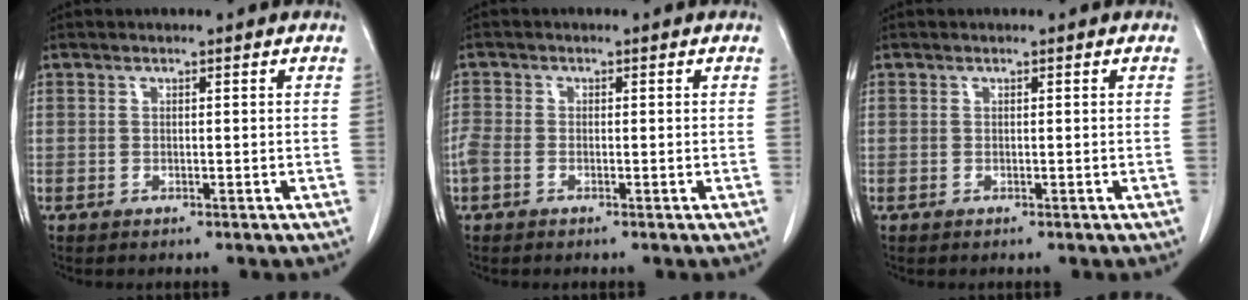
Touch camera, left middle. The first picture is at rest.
{"total": 2.1, "force": [-0.9, 1.3, 1.5], "torque": [-0.044, 0.000, -0.019]}
{"total": 0.0}